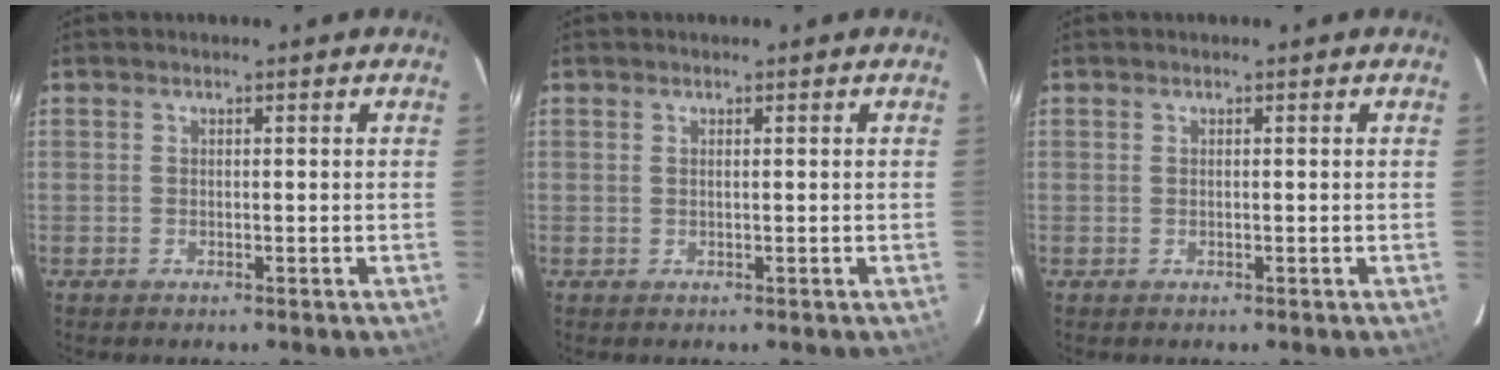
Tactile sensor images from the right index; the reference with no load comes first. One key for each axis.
{"total": 0.0}
{"total": 0.0}